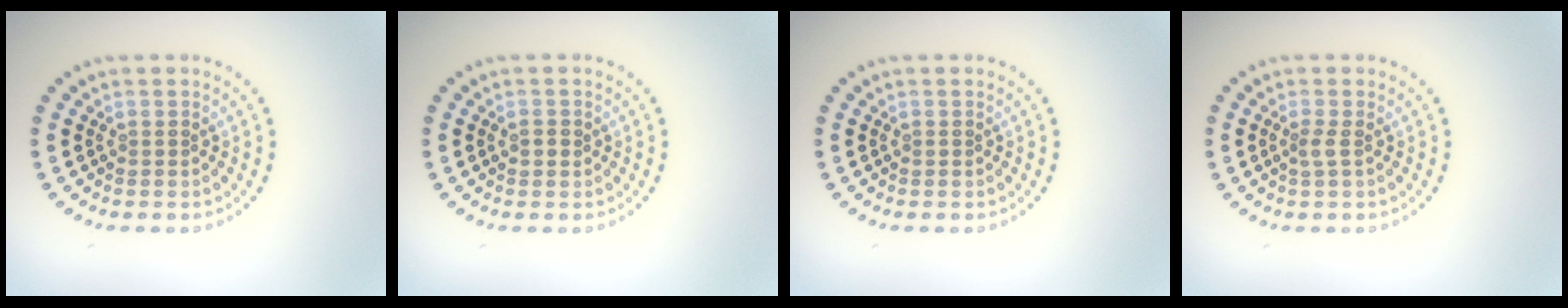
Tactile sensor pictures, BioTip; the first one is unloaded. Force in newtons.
{"total": 0.8, "press": 0.8, "slide": 0.3}
{"total": 0.0}
{"total": 0.9, "press": 0.6, "slide": 0.7}